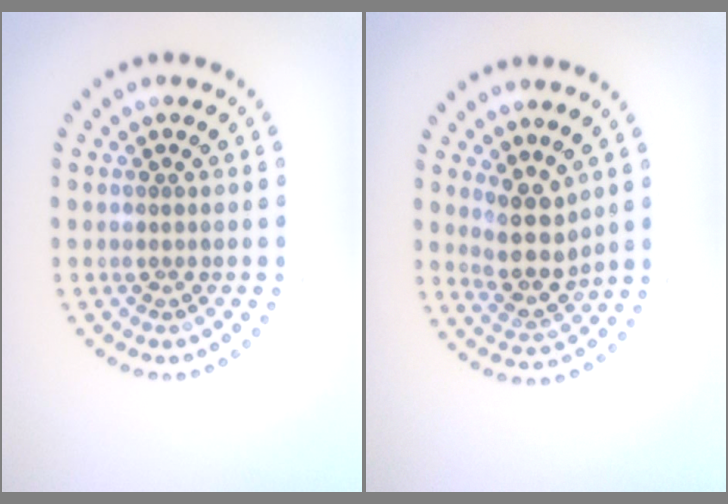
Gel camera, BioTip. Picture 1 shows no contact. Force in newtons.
{"total": 3.7, "press": 3.0, "slide": 2.1}